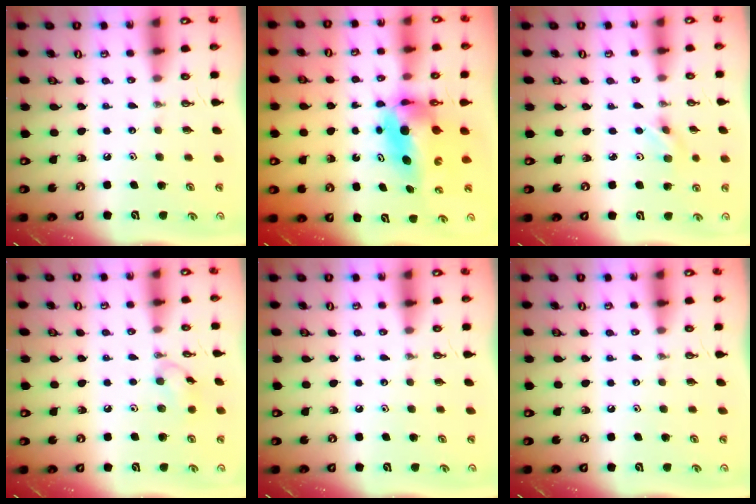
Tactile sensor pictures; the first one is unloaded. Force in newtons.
{"total": 6.7, "press": 6.5, "slide": 1.5}
{"total": 2.5, "press": 2.5, "slide": 0.5}
{"total": 7.1, "press": 7.1, "slide": 0.5}
{"total": 0.0}
{"total": 0.0}